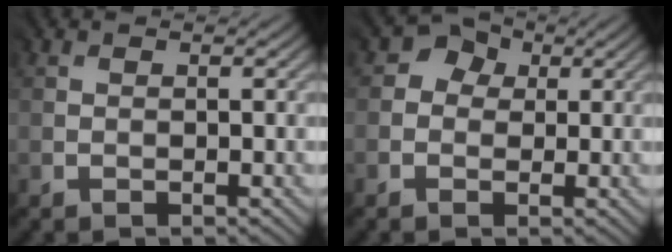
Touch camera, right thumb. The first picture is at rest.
{"total": 3.2, "force": [0.6, 3.0, 1.1], "torque": [-0.015, 0.002, 0.005]}